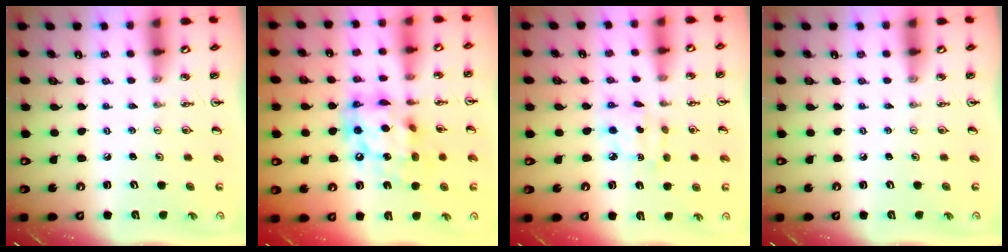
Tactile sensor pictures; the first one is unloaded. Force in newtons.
{"total": 16.4, "press": 16.3, "slide": 1.6}
{"total": 4.3, "press": 4.3, "slide": 0.1}
{"total": 0.0}